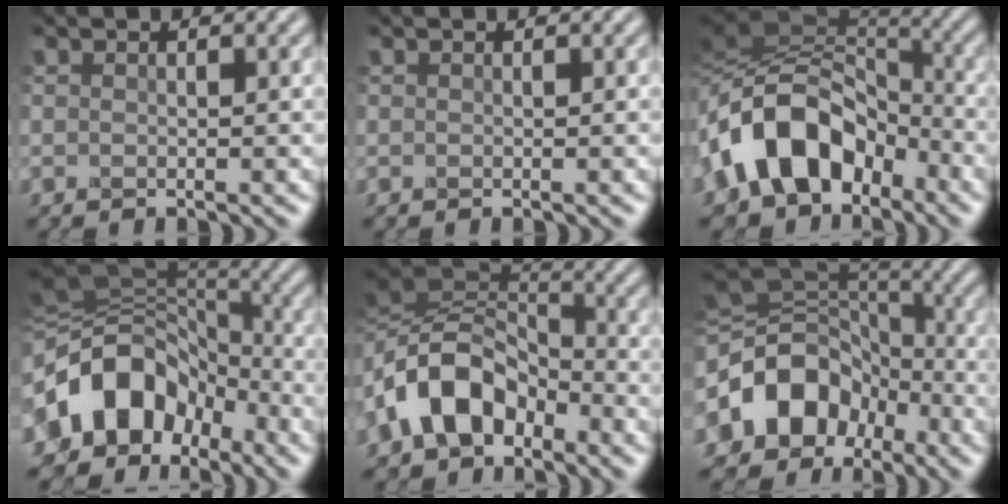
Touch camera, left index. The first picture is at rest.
{"total": 0.0}
{"total": 8.9, "force": [-2.8, 6.1, 5.9], "torque": [-0.104, 0.024, -0.064]}
{"total": 10.1, "force": [-3.5, 7.5, 5.7], "torque": [-0.108, 0.025, -0.082]}
{"total": 7.1, "force": [-3.0, 4.6, 4.5], "torque": [-0.088, 0.019, -0.070]}
{"total": 8.3, "force": [-3.2, 6.6, 3.9], "torque": [-0.071, 0.022, -0.079]}